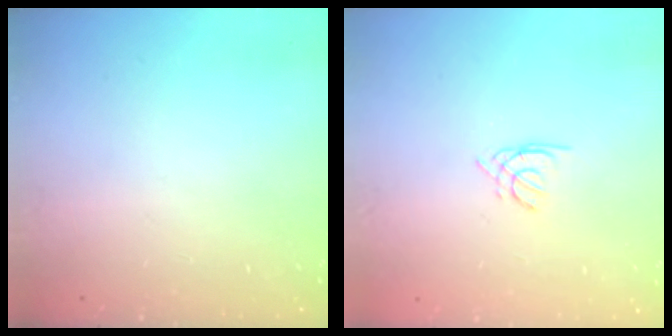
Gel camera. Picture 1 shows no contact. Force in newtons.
{"total": 1.4, "press": 1.3, "slide": 0.3}